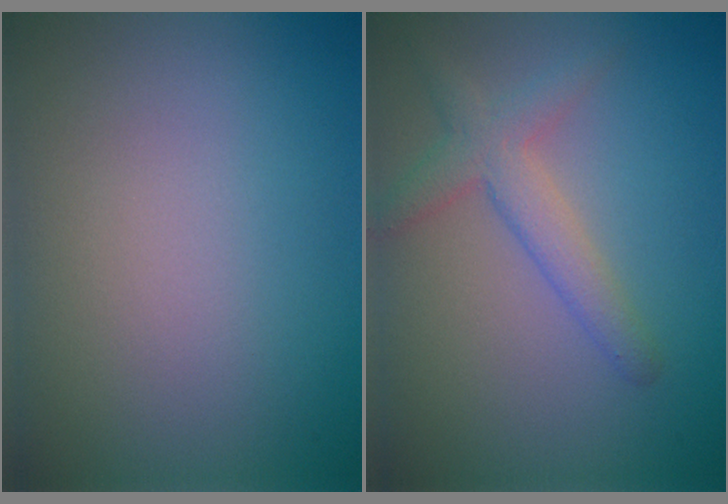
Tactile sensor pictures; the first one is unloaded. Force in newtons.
{"total": 3.2, "press": 3.2, "slide": 0.2}